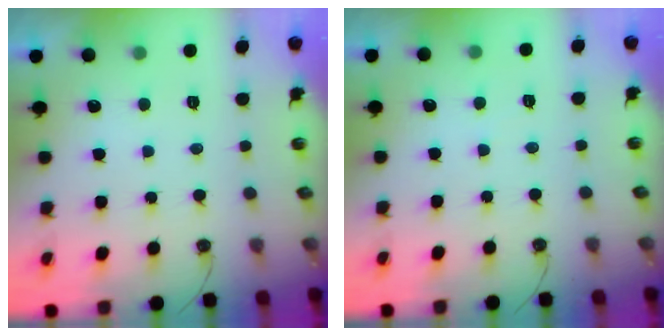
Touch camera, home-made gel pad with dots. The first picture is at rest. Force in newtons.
{"total": 2.4, "press": 2.4, "slide": 0.4}